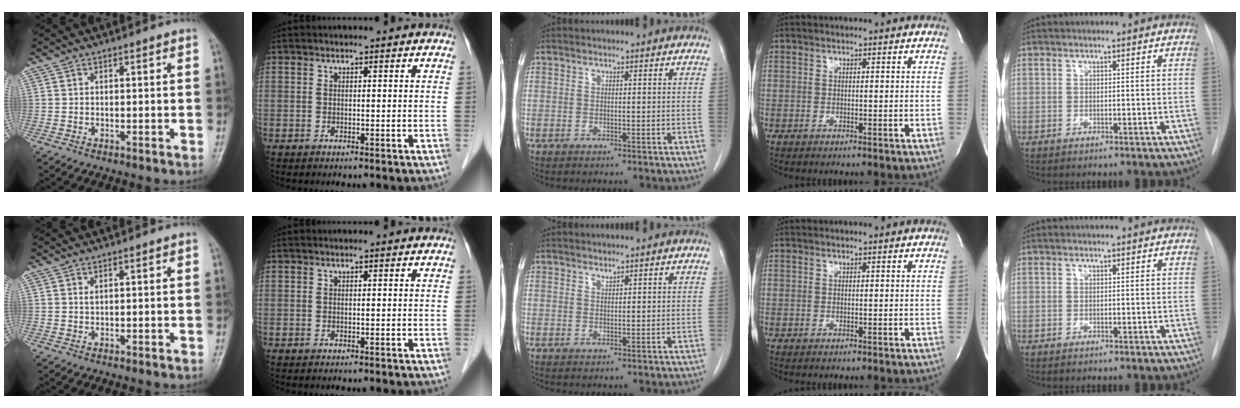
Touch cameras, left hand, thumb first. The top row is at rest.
{"thumb": {"total": 0.8, "force": [0.3, 0.3, 0.7], "torque": [-0.014, 0.006, 0.009]}, "middle": {"total": 0.6, "force": [0.6, 0.0, 0.1], "torque": [-0.006, -0.006, 0.012]}}